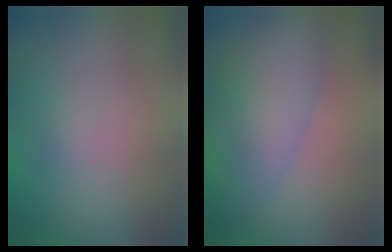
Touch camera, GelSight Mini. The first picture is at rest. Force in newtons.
{"total": 5.6, "press": 5.6, "slide": 0.1}